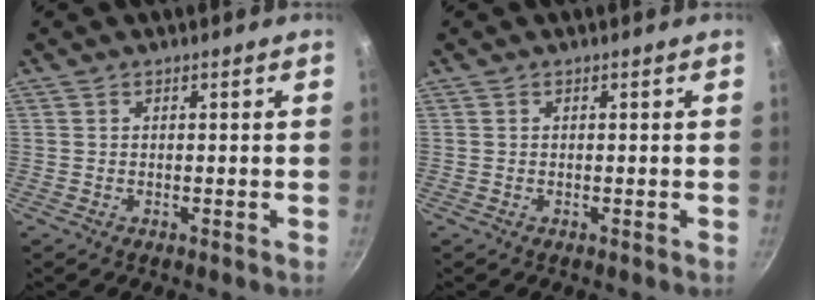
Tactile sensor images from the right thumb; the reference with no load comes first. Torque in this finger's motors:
{"motor_torque": [0.00, 0.00, 0.00, 0.00, 0.02]}